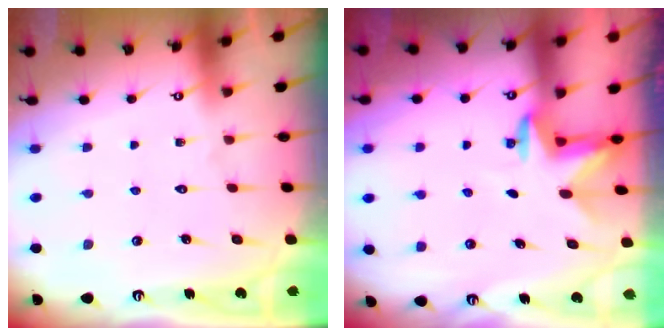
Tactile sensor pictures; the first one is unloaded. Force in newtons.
{"total": 3.0, "press": 2.9, "slide": 0.7}